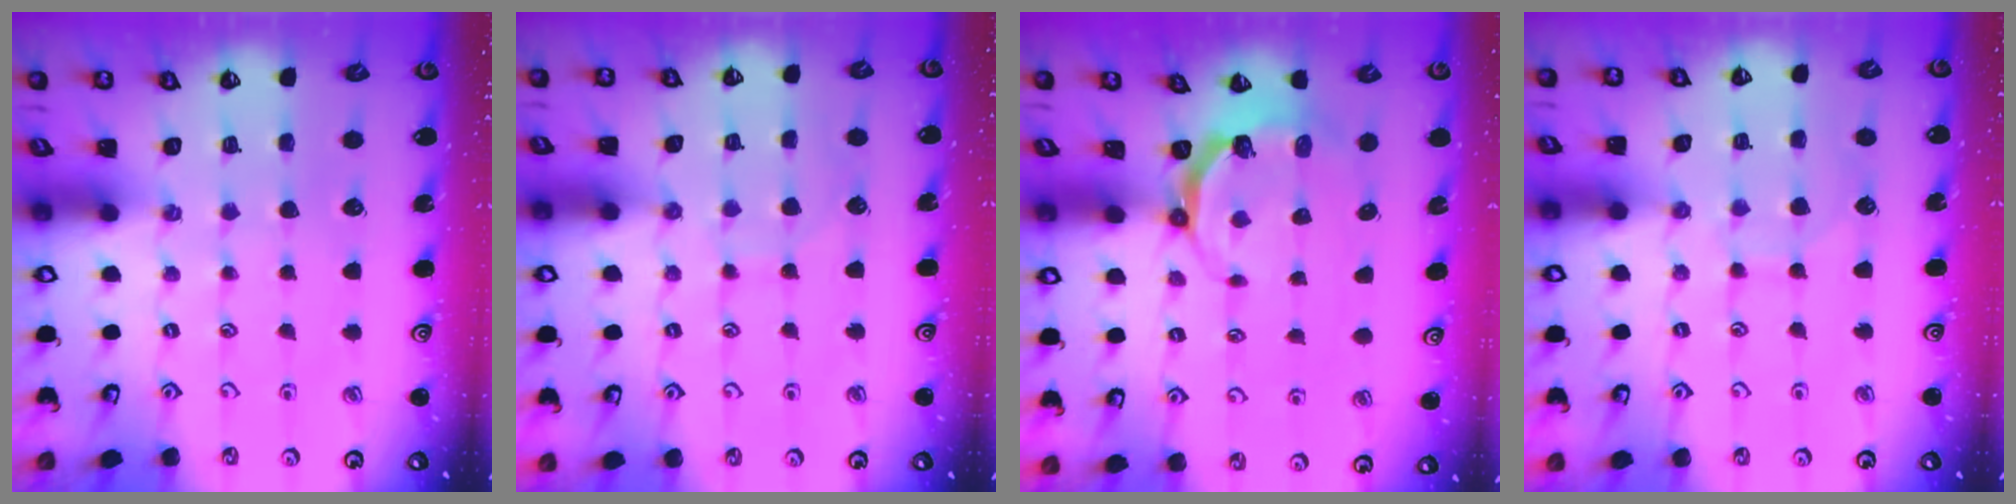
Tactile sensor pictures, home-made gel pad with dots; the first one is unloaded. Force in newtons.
{"total": 7.0, "press": 7.0, "slide": 0.6}
{"total": 5.9, "press": 4.8, "slide": 3.4}
{"total": 6.1, "press": 6.1, "slide": 0.6}